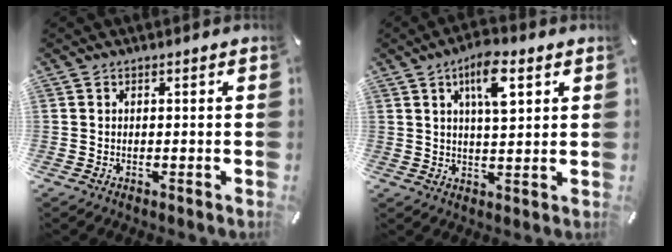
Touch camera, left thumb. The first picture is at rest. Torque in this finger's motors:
{"motor_torque": [1.15, 1.01, 1.35, -0.88, 0.20]}